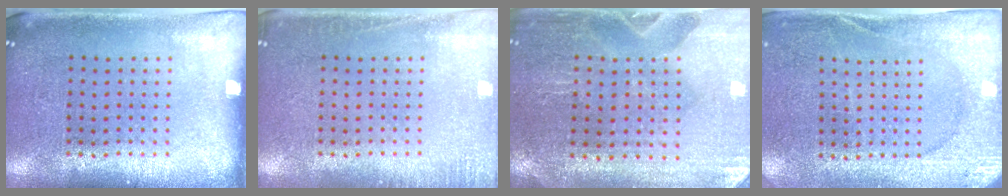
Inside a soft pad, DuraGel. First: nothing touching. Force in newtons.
{"total": 1.4, "press": 1.4, "slide": 0.4}
{"total": 0.6, "press": 0.6, "slide": 0.0}
{"total": 2.6, "press": 2.5, "slide": 0.5}